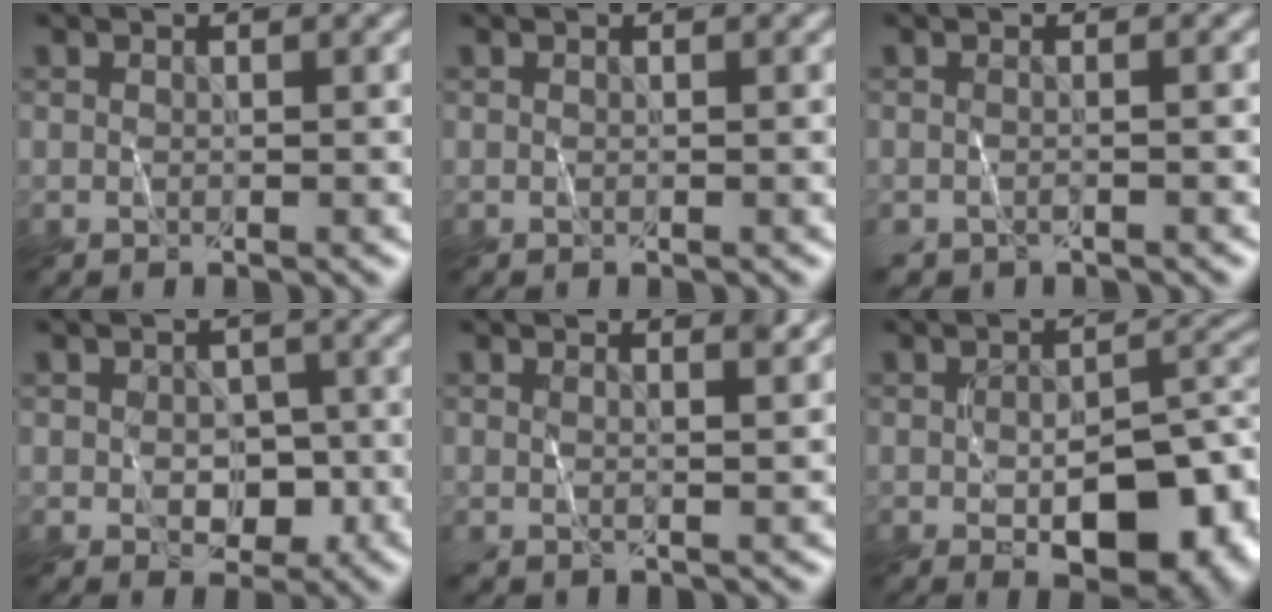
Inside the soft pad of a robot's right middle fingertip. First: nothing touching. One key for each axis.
{"total": 0.0}
{"total": 0.9, "fx": -0.5, "fy": 0.2, "fz": 0.7, "tx": -0.011, "ty": -0.004, "tz": -0.011}
{"total": 2.9, "fx": -0.6, "fy": 2.0, "fz": 2.0, "tx": -0.030, "ty": -0.004, "tz": -0.004}
{"total": 2.4, "fx": 1.7, "fy": 0.8, "fz": 1.4, "tx": -0.010, "ty": 0.005, "tz": 0.005}
{"total": 9.6, "fx": -3.3, "fy": 4.3, "fz": 7.9, "tx": -0.122, "ty": -0.013, "tz": -0.037}